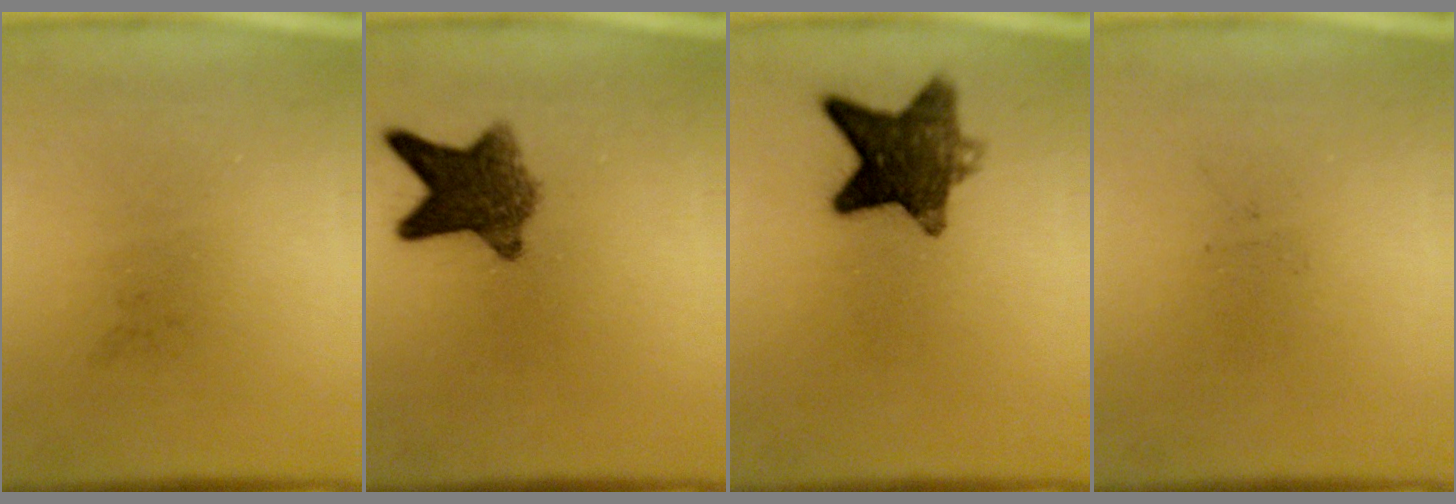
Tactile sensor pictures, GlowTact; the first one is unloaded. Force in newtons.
{"total": 8.1}
{"total": 9.5}
{"total": 0.0}